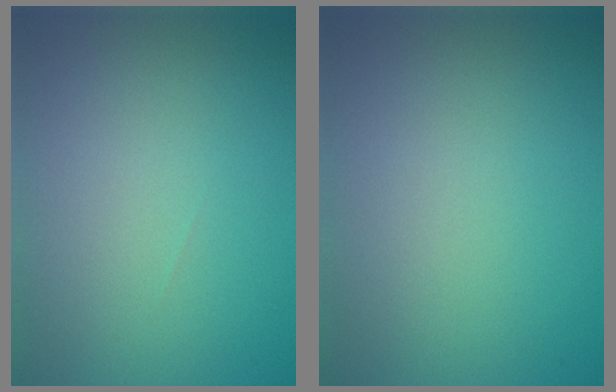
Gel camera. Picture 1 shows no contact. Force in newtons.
{"total": 0.0}